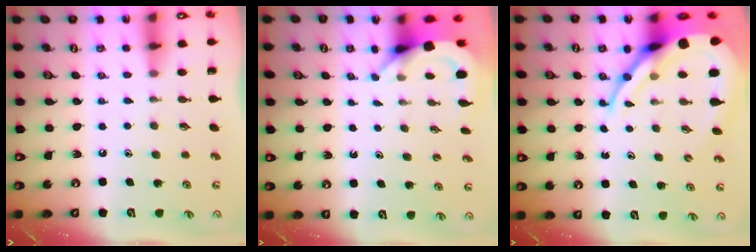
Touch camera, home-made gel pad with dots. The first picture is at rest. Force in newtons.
{"total": 3.9, "press": 3.9, "slide": 0.3}
{"total": 12.8, "press": 12.8, "slide": 1.3}